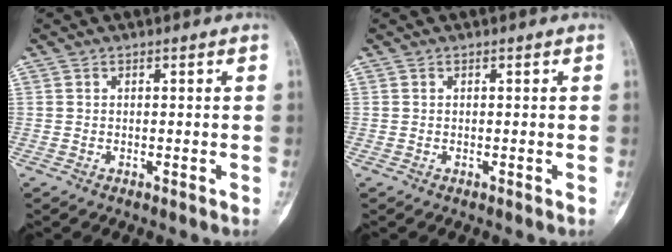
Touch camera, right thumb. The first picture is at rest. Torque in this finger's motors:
{"motor_torque": [0.10, 0.10, 0.08, -0.06, -0.02]}